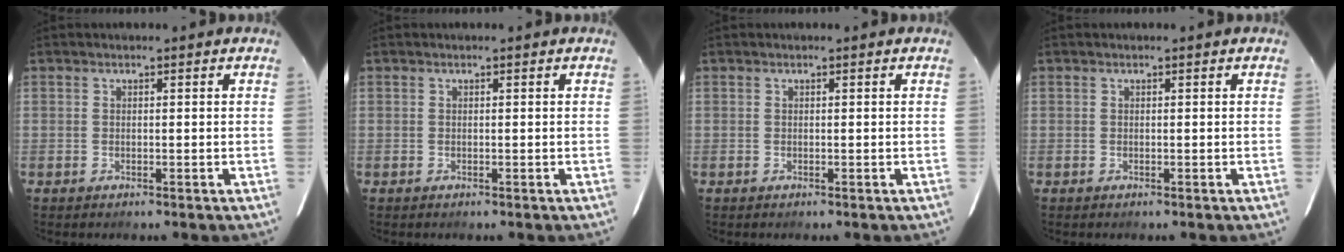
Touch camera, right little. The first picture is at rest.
{"total": 0.0}
{"total": 0.0}
{"total": 0.0}